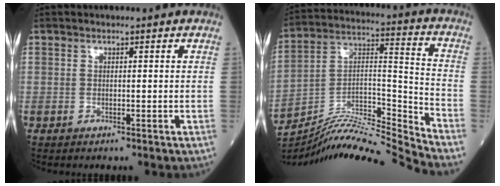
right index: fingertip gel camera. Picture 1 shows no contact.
{"total": 18.1, "force": [-17.3, -2.4, 4.9], "torque": [-0.091, 0.033, -0.298]}